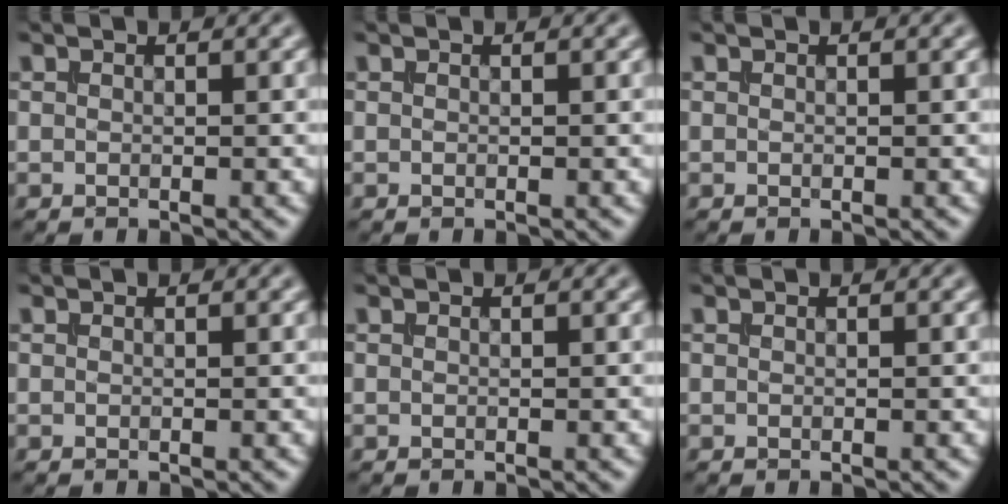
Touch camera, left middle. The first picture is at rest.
{"total": 0.0}
{"total": 0.0}
{"total": 0.0}
{"total": 0.0}
{"total": 0.0}